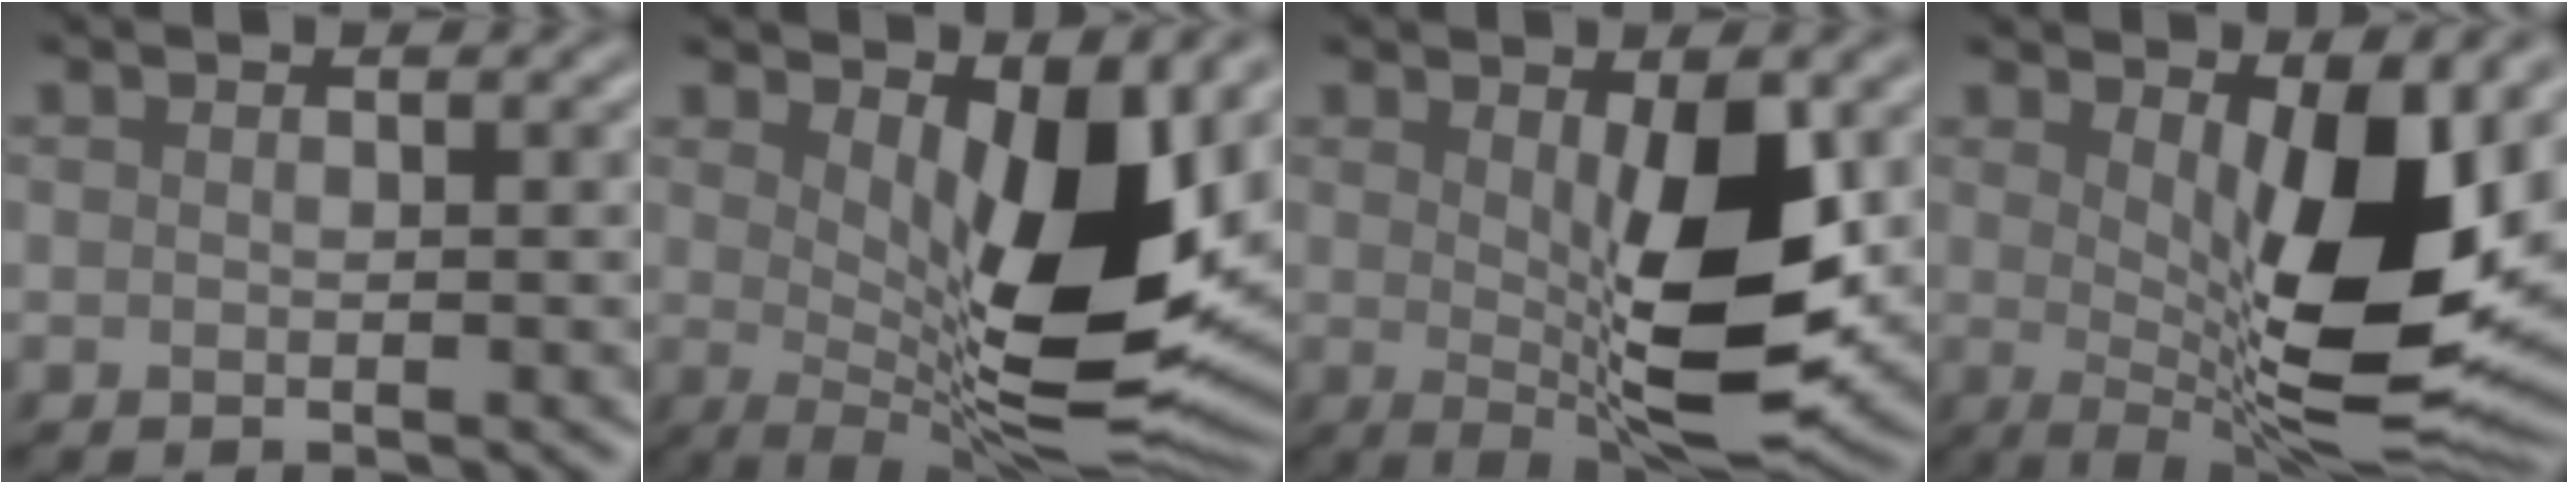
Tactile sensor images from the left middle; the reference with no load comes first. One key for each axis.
{"total": 12.2, "fx": 2.2, "fy": 4.4, "fz": 11.2, "tx": -0.156, "ty": -0.022, "tz": 0.041}
{"total": 8.5, "fx": 0.5, "fy": 2.5, "fz": 8.1, "tx": -0.130, "ty": -0.021, "tz": 0.019}
{"total": 12.4, "fx": 1.7, "fy": 4.1, "fz": 11.5, "tx": -0.164, "ty": -0.025, "tz": 0.033}